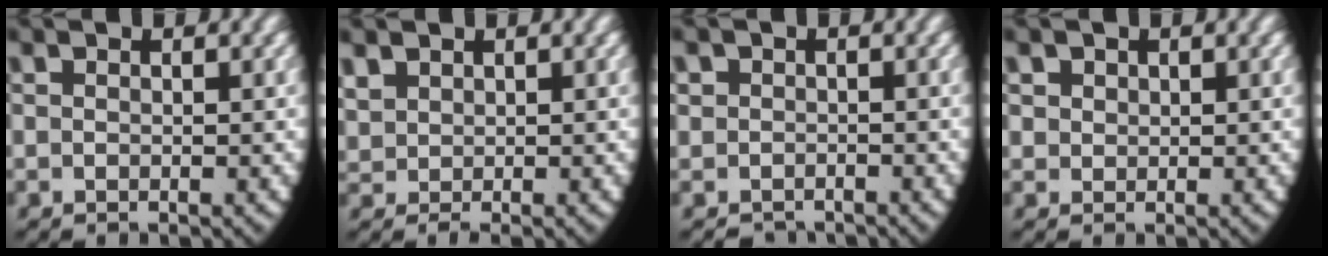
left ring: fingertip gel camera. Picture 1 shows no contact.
{"total": 2.1, "force": [0.9, 1.7, 1.0], "torque": [-0.033, -0.010, 0.028]}
{"total": 2.8, "force": [-1.6, 2.3, 0.2], "torque": [-0.009, -0.011, -0.026]}
{"total": 2.7, "force": [1.1, 2.3, 1.0], "torque": [-0.034, -0.007, 0.025]}